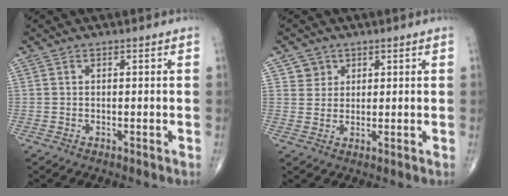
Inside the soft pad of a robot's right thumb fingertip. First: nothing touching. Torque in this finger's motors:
{"motor_torque": [-0.23, 0.65, 0.11, -0.01, -0.01]}